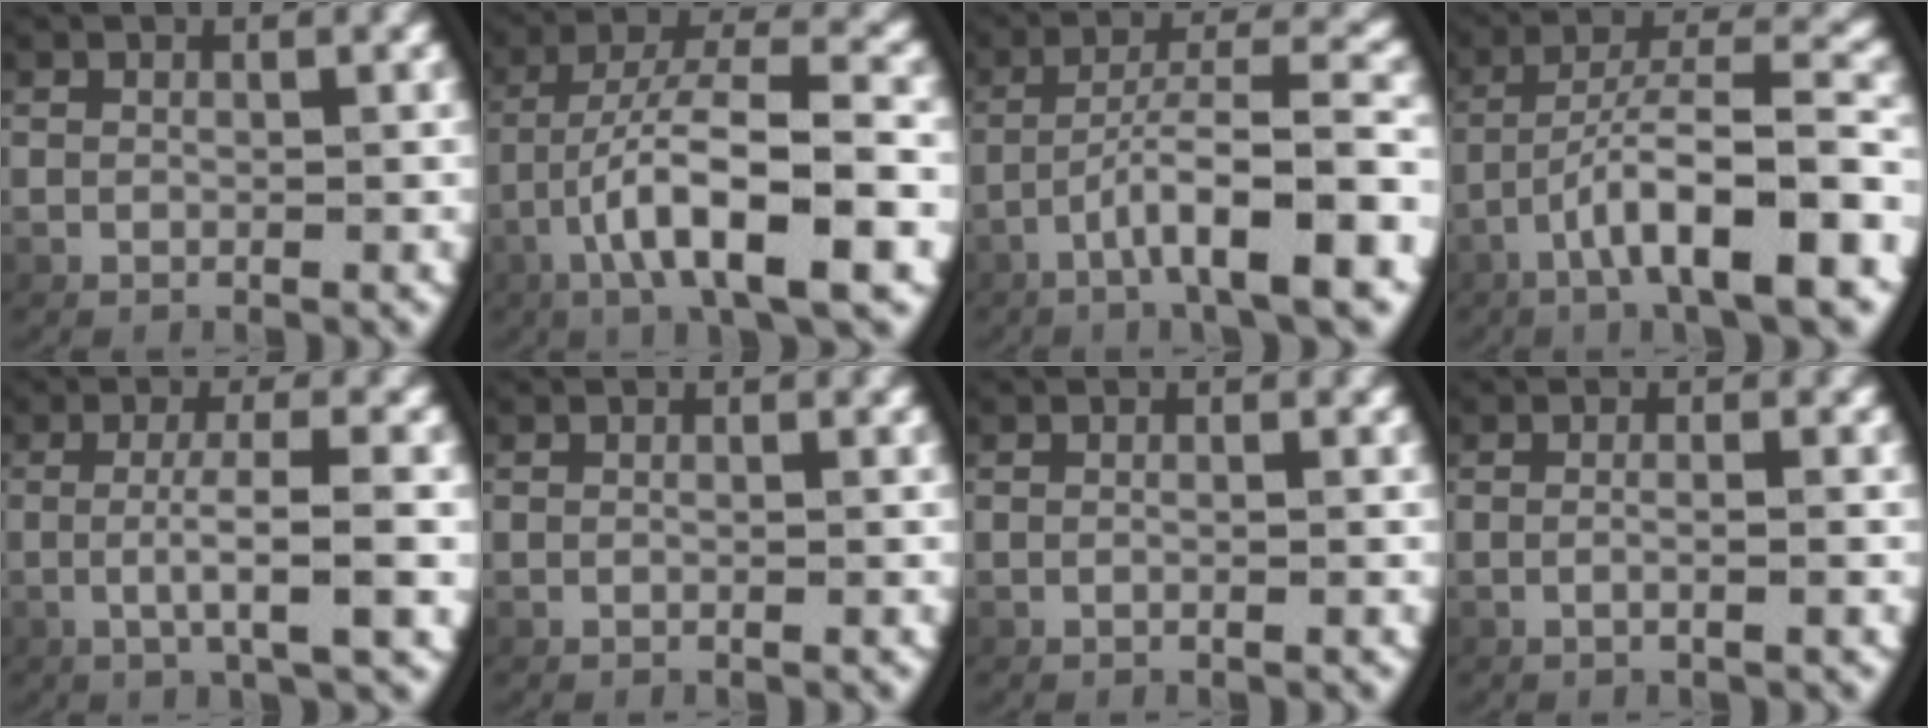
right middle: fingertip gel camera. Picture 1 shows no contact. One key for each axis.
{"total": 8.4, "fx": -1.5, "fy": 2.5, "fz": 7.9, "tx": -0.145, "ty": -0.006, "tz": -0.013}
{"total": 7.1, "fx": -3.1, "fy": 1.4, "fz": 6.3, "tx": -0.101, "ty": 0.010, "tz": -0.047}
{"total": 7.9, "fx": -3.1, "fy": 2.1, "fz": 7.0, "tx": -0.118, "ty": 0.006, "tz": -0.044}
{"total": 3.9, "fx": -0.6, "fy": -0.1, "fz": 3.8, "tx": -0.076, "ty": 0.000, "tz": -0.008}
{"total": 0.5, "fx": -0.3, "fy": 0.4, "fz": 0.1, "tx": 0.001, "ty": 0.009, "tz": -0.012}
{"total": 0.7, "fx": -0.5, "fy": 0.2, "fz": 0.3, "tx": -0.005, "ty": 0.007, "tz": -0.013}
{"total": 1.4, "fx": -0.8, "fy": -0.1, "fz": 1.1, "tx": -0.027, "ty": 0.000, "tz": -0.013}